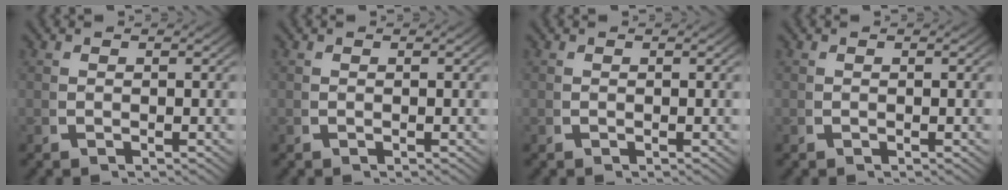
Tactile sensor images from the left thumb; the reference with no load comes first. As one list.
[{"total": 0.0}, {"total": 0.0}, {"total": 0.6, "force": [0.2, -0.5, -0.2], "torque": [0.007, 0.000, 0.005]}]